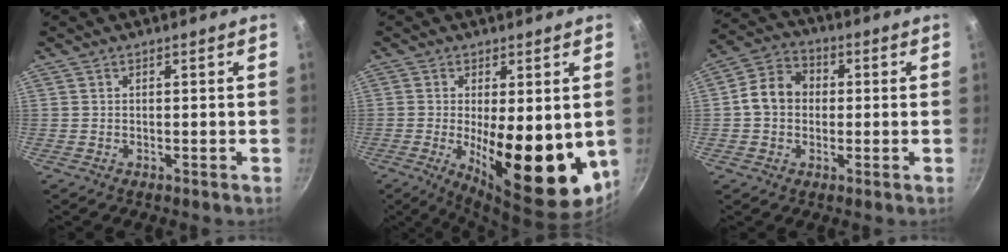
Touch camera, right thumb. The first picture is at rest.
{"total": 17.4, "force": [-1.9, 6.5, 16.0], "torque": [-0.208, -0.022, -0.015]}
{"total": 8.8, "force": [0.2, 7.2, 5.0], "torque": [-0.062, 0.020, -0.015]}